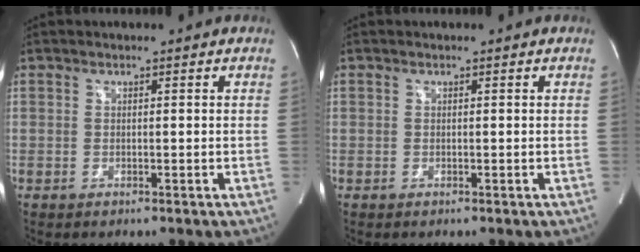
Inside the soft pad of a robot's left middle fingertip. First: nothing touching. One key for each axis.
{"total": 0.0}